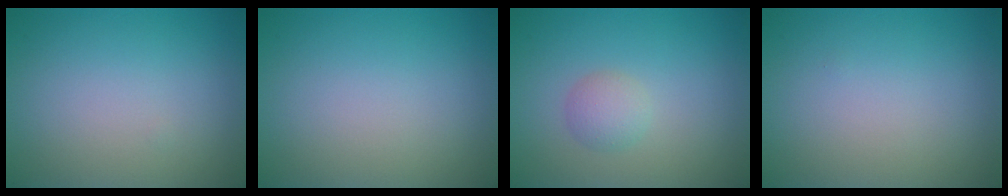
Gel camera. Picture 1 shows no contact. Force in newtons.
{"total": 0.0}
{"total": 1.7, "press": 1.7, "slide": 0.2}
{"total": 0.0}